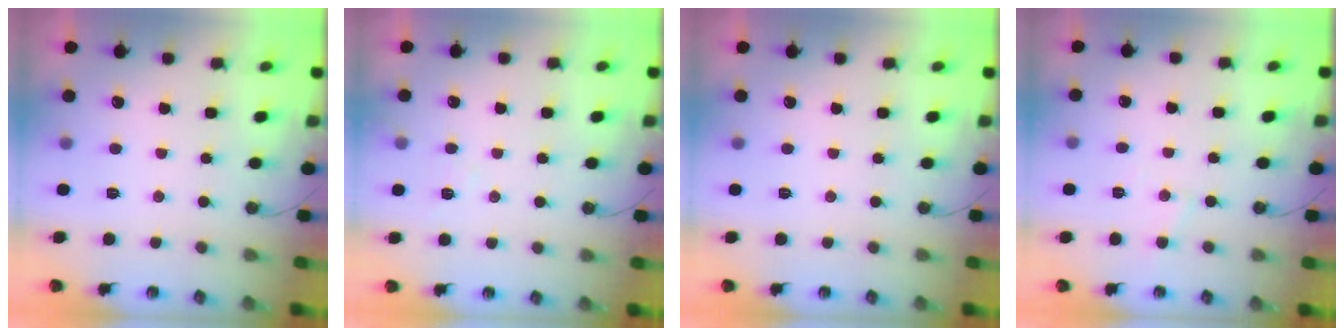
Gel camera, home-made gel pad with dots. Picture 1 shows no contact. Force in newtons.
{"total": 4.2, "press": 4.1, "slide": 0.7}
{"total": 0.0}
{"total": 4.4, "press": 4.3, "slide": 0.6}